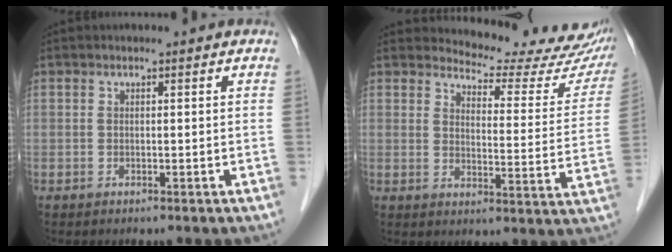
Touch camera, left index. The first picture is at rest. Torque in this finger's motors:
{"motor_torque": [0.21, -0.43, -0.04, -0.06]}